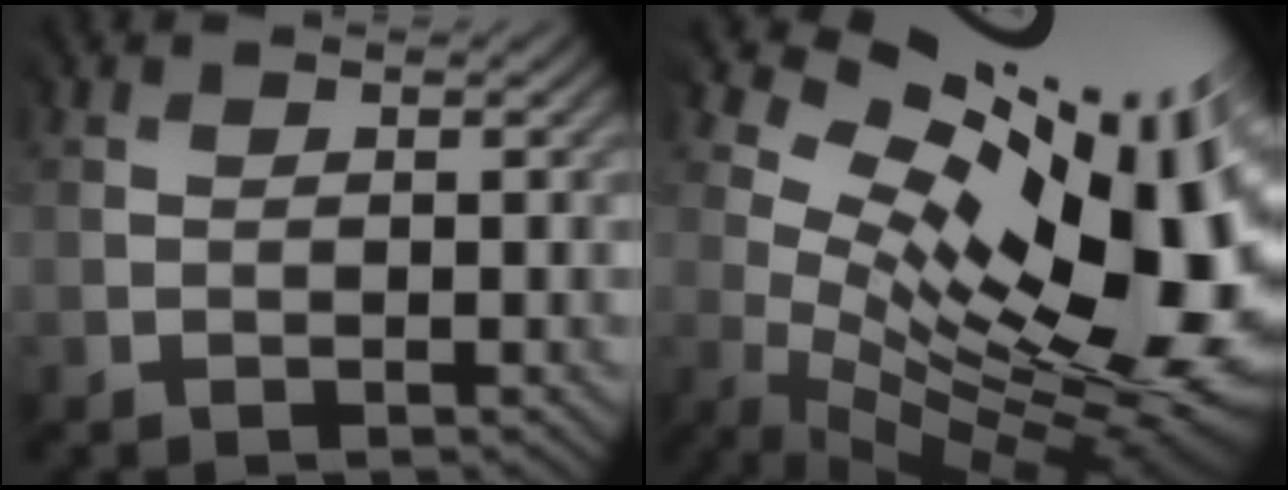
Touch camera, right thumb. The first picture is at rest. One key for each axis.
{"total": 18.8, "fx": 3.8, "fy": 9.9, "fz": 15.5, "tx": -0.205, "ty": 0.000, "tz": 0.094}